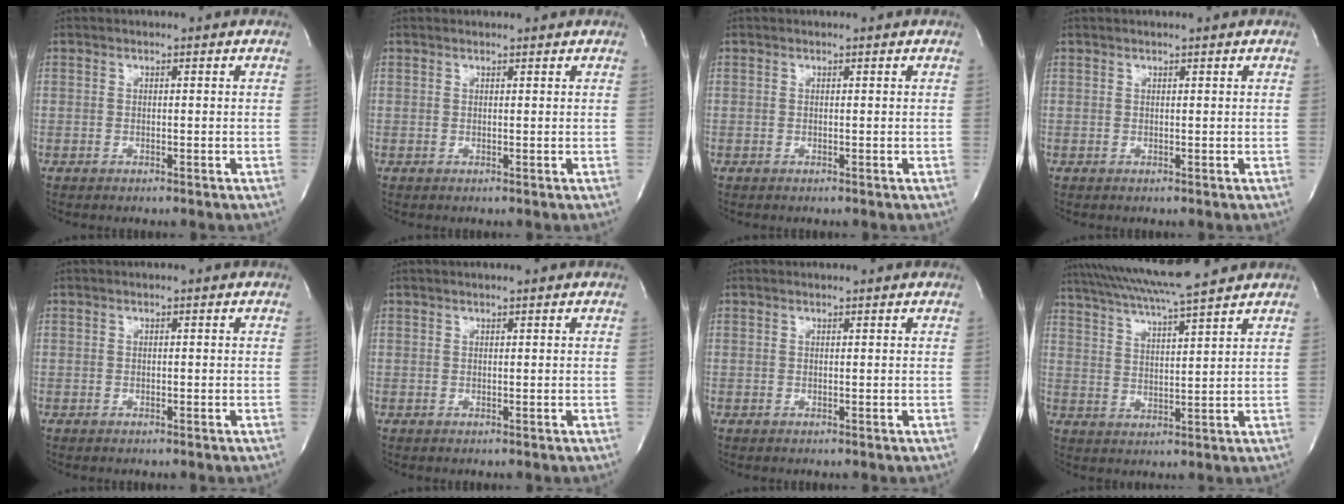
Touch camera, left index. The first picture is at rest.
{"total": 1.2, "force": [1.2, 0.0, 0.2], "torque": [-0.009, 0.008, 0.020]}
{"total": 0.0}
{"total": 1.4, "force": [1.2, 0.0, 0.7], "torque": [-0.012, 0.010, 0.020]}
{"total": 0.0}
{"total": 1.6, "force": [1.3, 0.0, 0.9], "torque": [-0.013, 0.011, 0.022]}
{"total": 0.9, "force": [0.9, 0.0, 0.1], "torque": [-0.008, 0.007, 0.016]}
{"total": 13.5, "force": [11.8, -0.3, 6.5], "torque": [-0.128, 0.024, 0.189]}